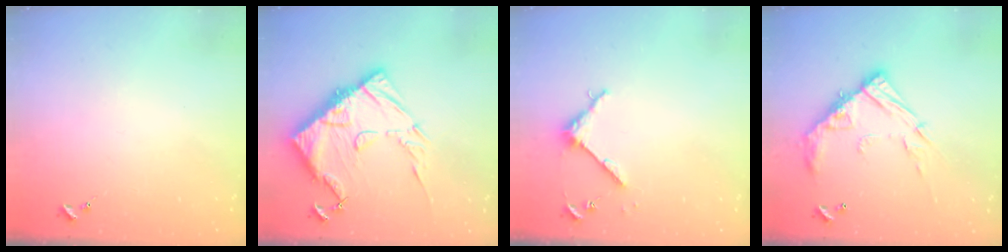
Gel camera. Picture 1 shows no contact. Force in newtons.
{"total": 18.0, "press": 17.9, "slide": 1.9}
{"total": 4.5, "press": 4.5, "slide": 0.5}
{"total": 15.6, "press": 15.5, "slide": 1.2}